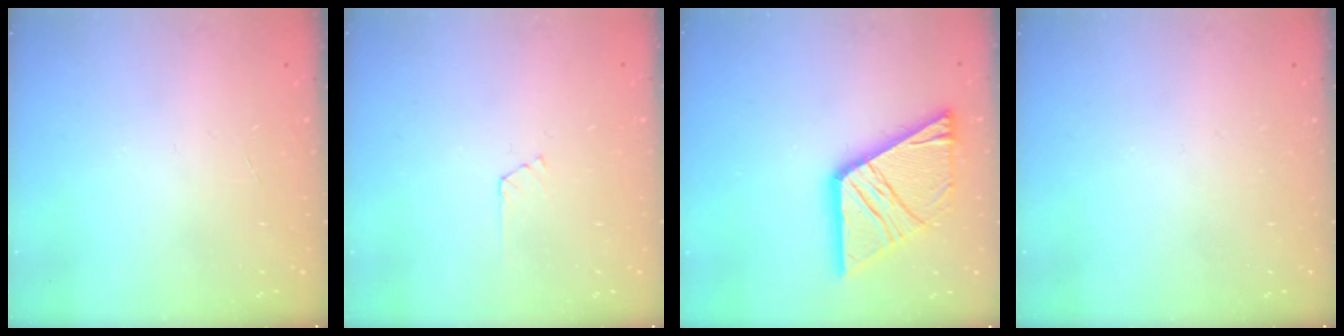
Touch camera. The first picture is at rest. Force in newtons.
{"total": 2.4, "press": 2.4, "slide": 0.3}
{"total": 19.0, "press": 19.0, "slide": 1.6}
{"total": 0.0}